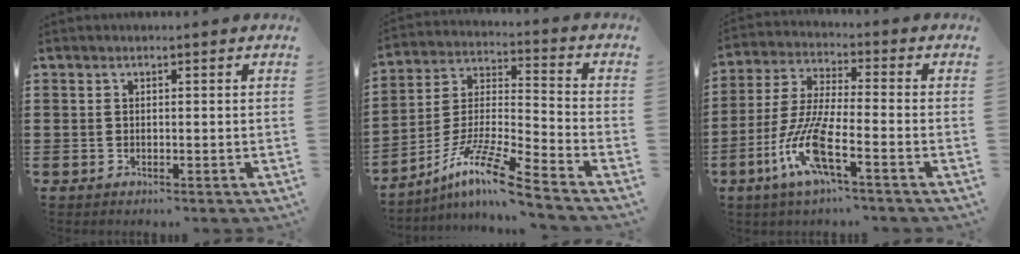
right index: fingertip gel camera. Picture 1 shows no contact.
{"total": 11.2, "force": [-8.8, 0.3, 6.9], "torque": [-0.143, -0.001, -0.180]}
{"total": 10.0, "force": [-4.9, 1.7, 8.6], "torque": [-0.210, -0.018, -0.101]}